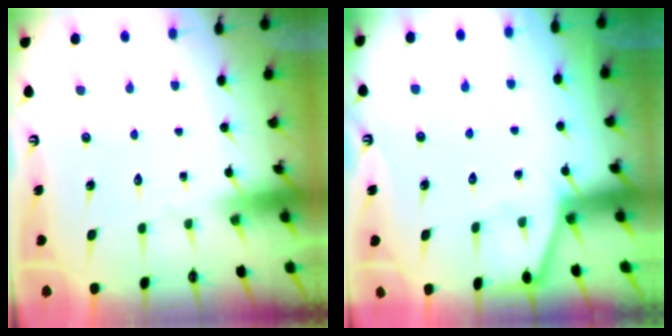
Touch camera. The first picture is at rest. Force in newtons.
{"total": 1.5, "press": 1.4, "slide": 0.2}